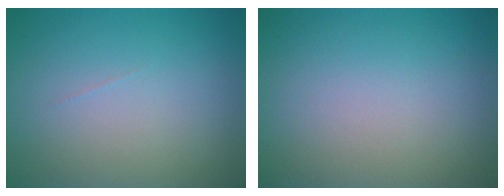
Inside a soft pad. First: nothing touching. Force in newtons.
{"total": 0.0}